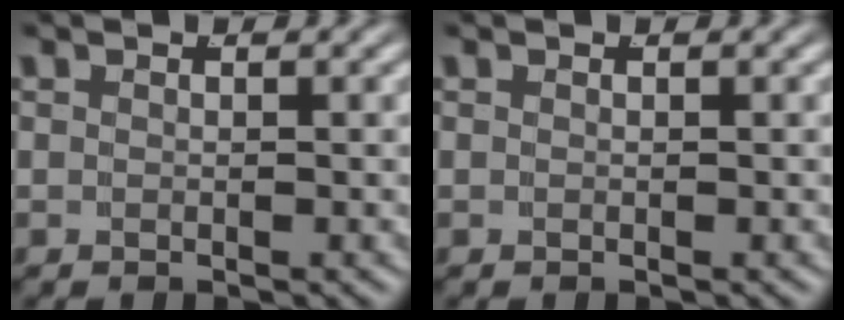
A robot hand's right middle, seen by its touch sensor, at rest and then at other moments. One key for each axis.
{"total": 0.0}